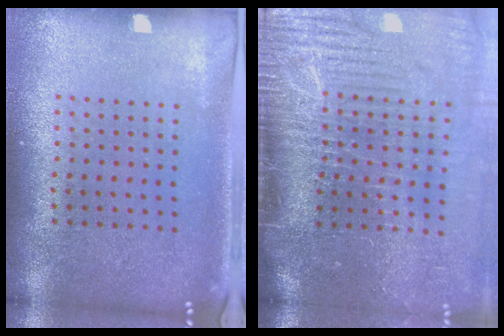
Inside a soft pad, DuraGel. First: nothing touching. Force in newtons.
{"total": 4.8, "press": 4.0, "slide": 2.7}